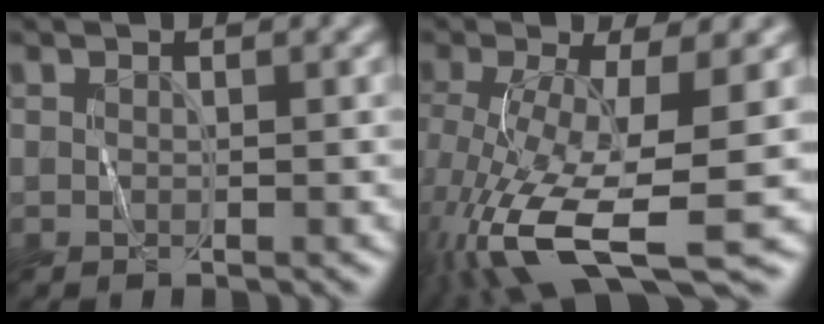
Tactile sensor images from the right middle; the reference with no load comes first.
{"total": 11.3, "force": [-4.5, 3.3, 9.8], "torque": [-0.210, -0.027, -0.078]}